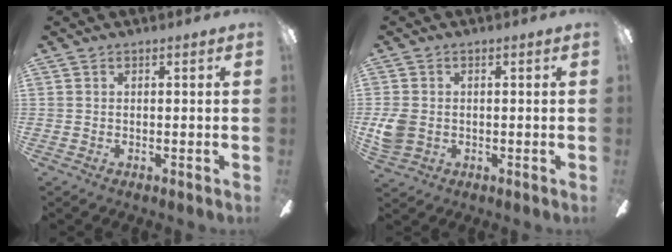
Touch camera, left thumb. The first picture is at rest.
{"total": 5.6, "force": [-0.5, 4.5, 3.2], "torque": [-0.067, 0.003, -0.009]}